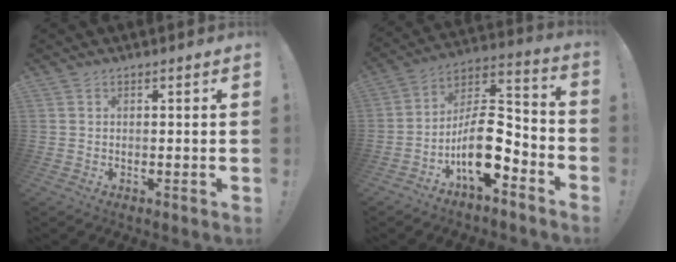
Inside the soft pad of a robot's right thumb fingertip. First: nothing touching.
{"total": 15.2, "force": [-6.3, 7.8, 11.5], "torque": [-0.192, 0.035, -0.097]}